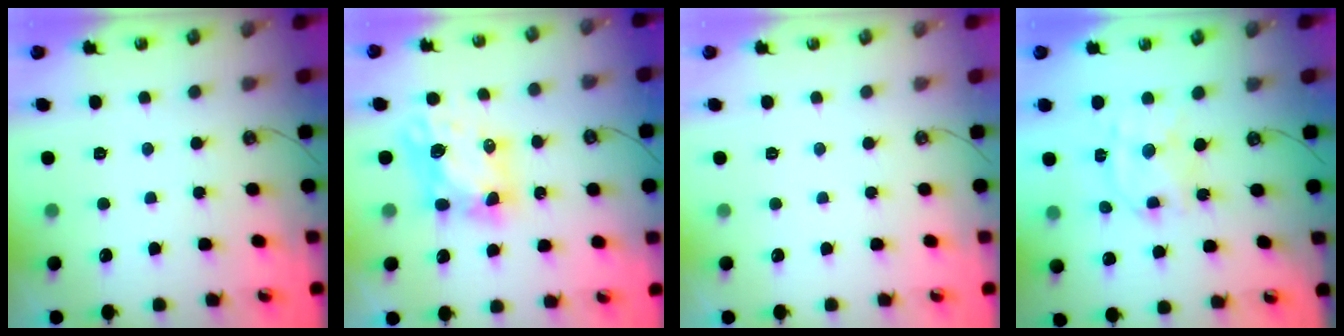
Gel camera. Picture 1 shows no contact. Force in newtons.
{"total": 7.3, "press": 7.3, "slide": 0.6}
{"total": 0.0}
{"total": 10.7, "press": 10.7, "slide": 1.0}